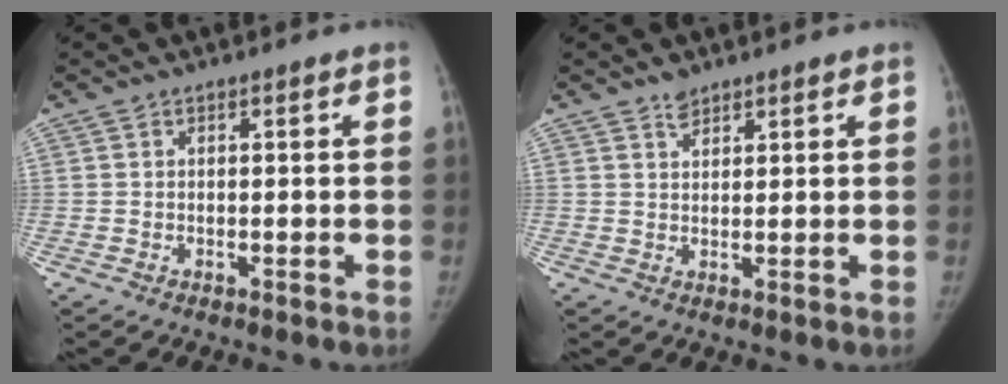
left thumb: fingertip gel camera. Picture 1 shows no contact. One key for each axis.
{"total": 2.0, "fx": 1.7, "fy": 1.1, "fz": 0.5, "tx": 0.003, "ty": -0.009, "tz": 0.028}